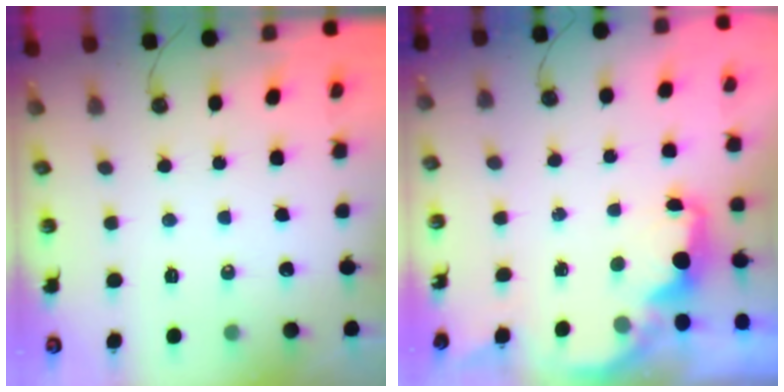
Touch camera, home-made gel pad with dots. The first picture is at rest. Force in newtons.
{"total": 2.3, "press": 2.2, "slide": 0.8}